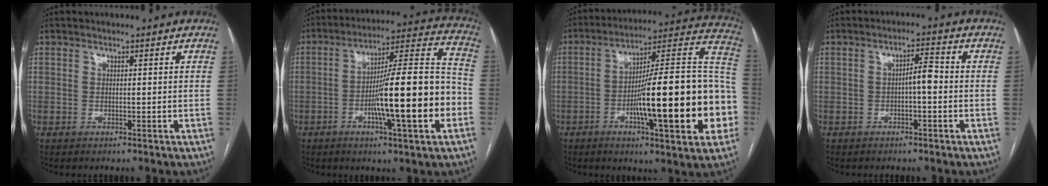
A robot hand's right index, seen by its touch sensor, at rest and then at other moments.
{"total": 19.0, "force": [-4.9, 1.2, 18.3], "torque": [-0.280, 0.010, -0.074]}
{"total": 26.4, "force": [-5.6, 3.6, 25.5], "torque": [-0.300, 0.020, -0.082]}
{"total": 3.3, "force": [-0.6, 0.8, 3.2], "torque": [-0.049, 0.009, -0.009]}